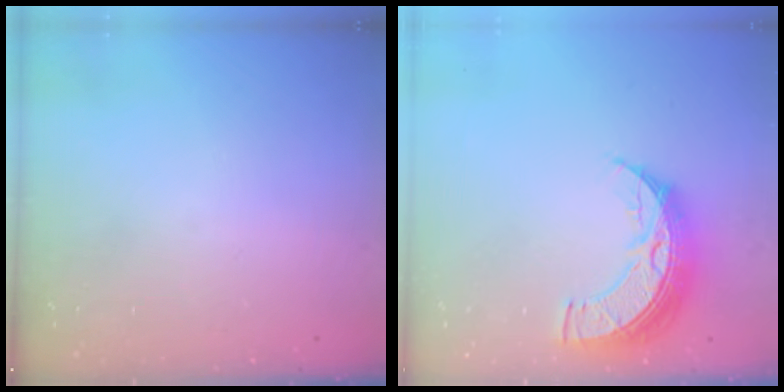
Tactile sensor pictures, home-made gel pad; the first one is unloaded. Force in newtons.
{"total": 11.9, "press": 11.8, "slide": 1.0}